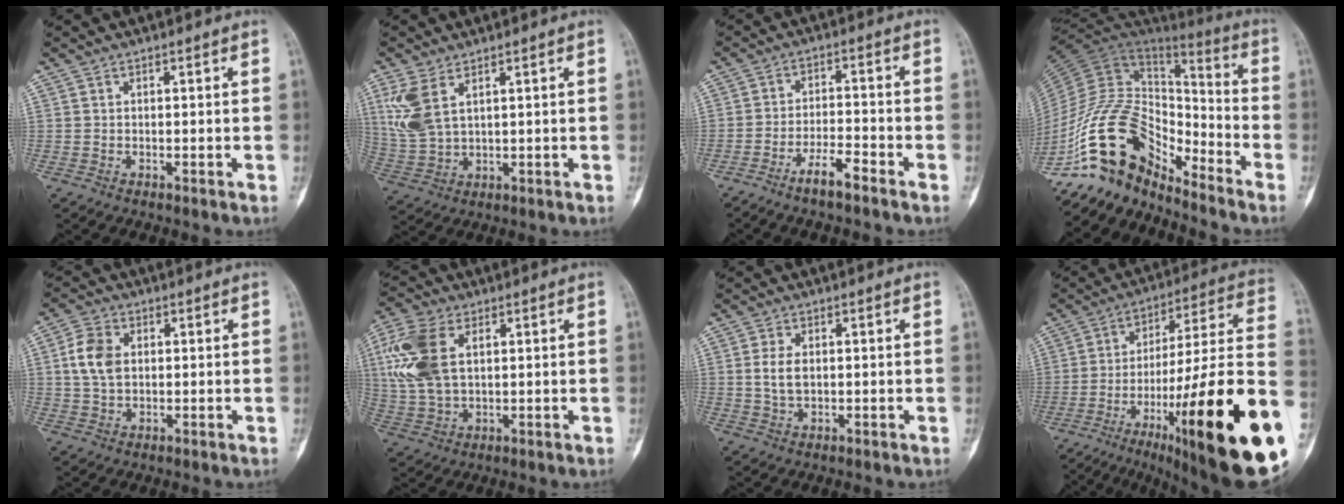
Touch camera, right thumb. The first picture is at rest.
{"total": 8.0, "force": [3.5, 4.3, 5.7], "torque": [-0.130, -0.002, 0.083]}
{"total": 5.5, "force": [-4.1, 0.7, 3.6], "torque": [-0.075, 0.027, -0.079]}
{"total": 19.1, "force": [-13.4, 8.7, 10.4], "torque": [-0.182, 0.102, -0.256]}
{"total": 6.8, "force": [1.0, 4.7, 4.7], "torque": [-0.094, 0.007, 0.018]}
{"total": 13.7, "force": [3.5, 8.2, 10.4], "torque": [-0.231, 0.009, 0.070]}
{"total": 4.2, "force": [0.4, 2.6, 3.3], "torque": [-0.068, 0.002, 0.009]}
{"total": 34.4, "force": [-12.9, 6.0, 31.4], "torque": [-0.389, 0.052, -0.193]}